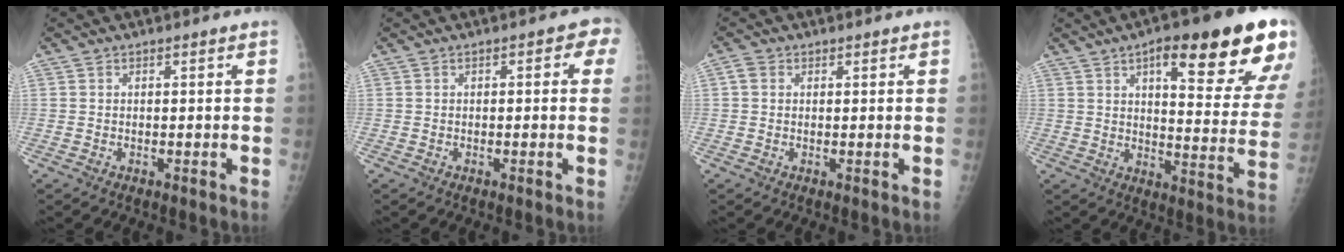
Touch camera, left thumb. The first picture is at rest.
{"total": 3.2, "force": [0.7, 1.6, 2.7], "torque": [-0.007, 0.005, -0.002]}
{"total": 1.8, "force": [0.7, 1.3, 0.9], "torque": [-0.014, 0.002, 0.010]}
{"total": 23.5, "force": [12.4, 6.0, 19.0], "torque": [-0.225, -0.040, 0.167]}